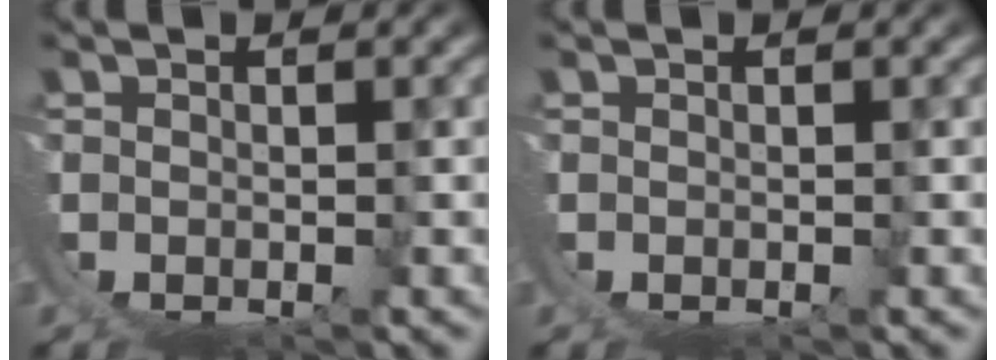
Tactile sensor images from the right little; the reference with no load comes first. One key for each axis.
{"total": 0.0}